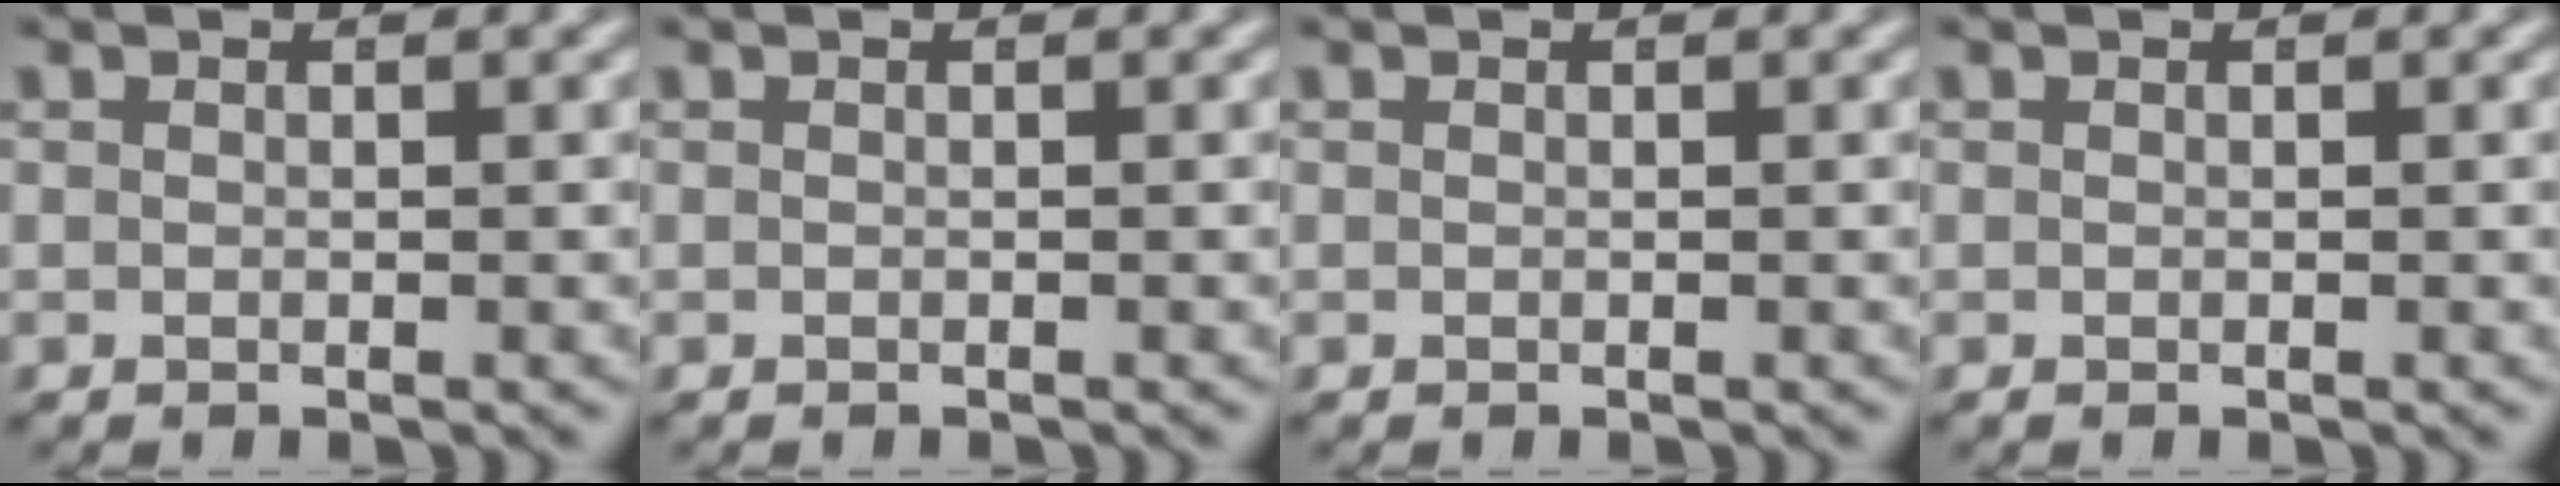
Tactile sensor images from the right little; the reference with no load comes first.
{"total": 0.0}
{"total": 0.0}
{"total": 0.0}